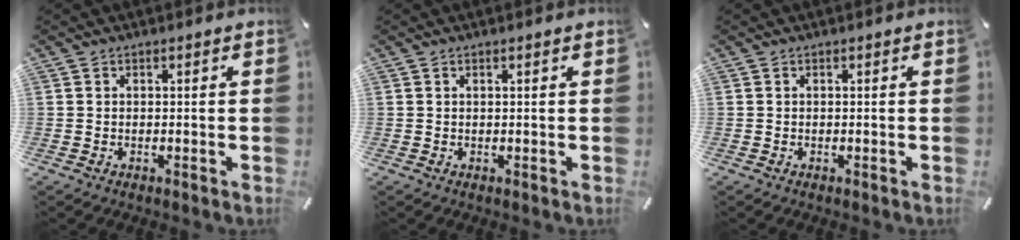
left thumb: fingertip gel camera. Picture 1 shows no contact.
{"total": 0.5, "force": [0.2, 0.0, 0.4], "torque": [-0.007, 0.000, 0.004]}
{"total": 0.0}